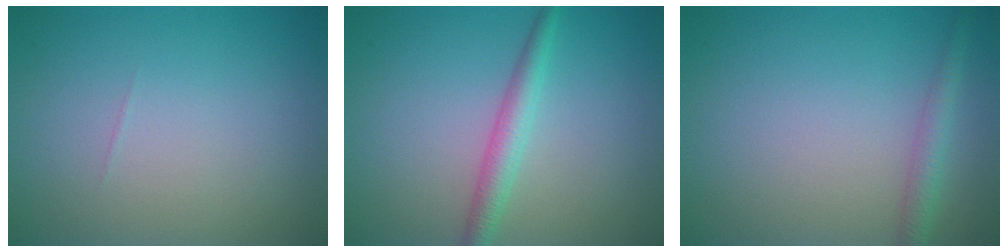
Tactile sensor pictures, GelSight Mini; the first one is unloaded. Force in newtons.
{"total": 2.5, "press": 2.5, "slide": 0.0}
{"total": 2.0, "press": 2.0, "slide": 0.1}